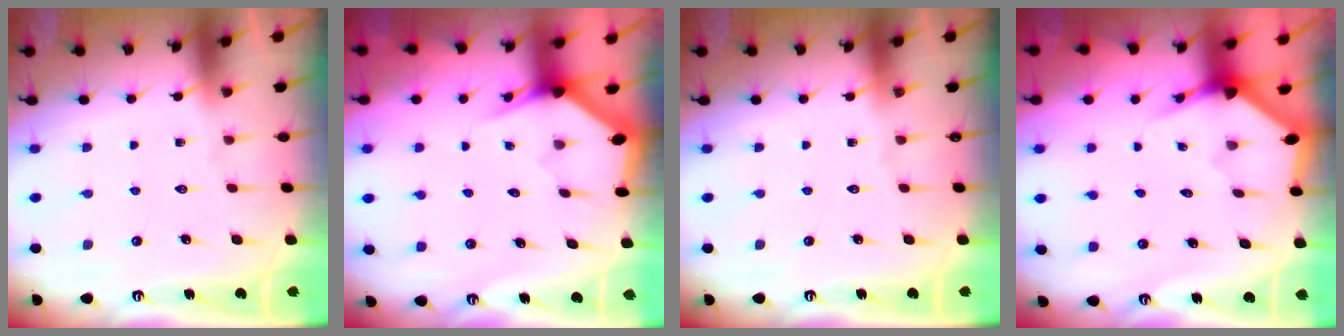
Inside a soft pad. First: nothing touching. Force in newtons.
{"total": 3.2, "press": 3.2, "slide": 0.0}
{"total": 0.0}
{"total": 3.3, "press": 3.3, "slide": 0.2}